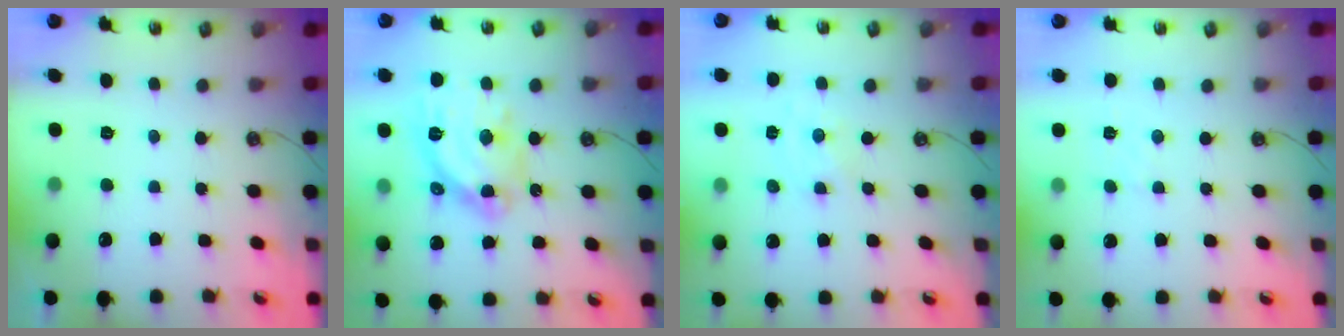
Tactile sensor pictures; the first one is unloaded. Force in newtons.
{"total": 17.6, "press": 17.6, "slide": 1.6}
{"total": 0.0}
{"total": 2.0, "press": 2.0, "slide": 0.4}